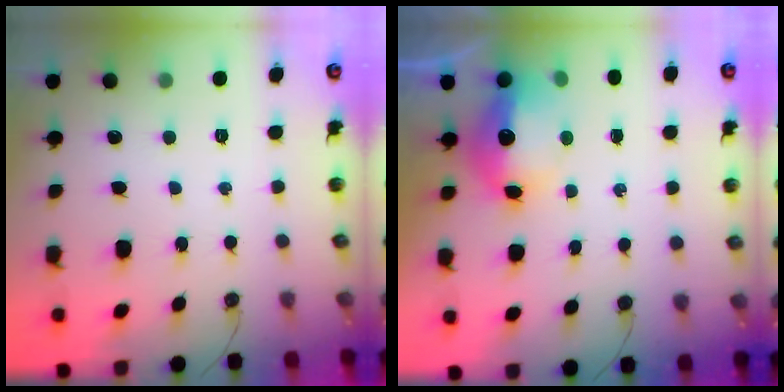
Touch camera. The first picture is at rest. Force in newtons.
{"total": 14.5, "press": 12.7, "slide": 6.9}